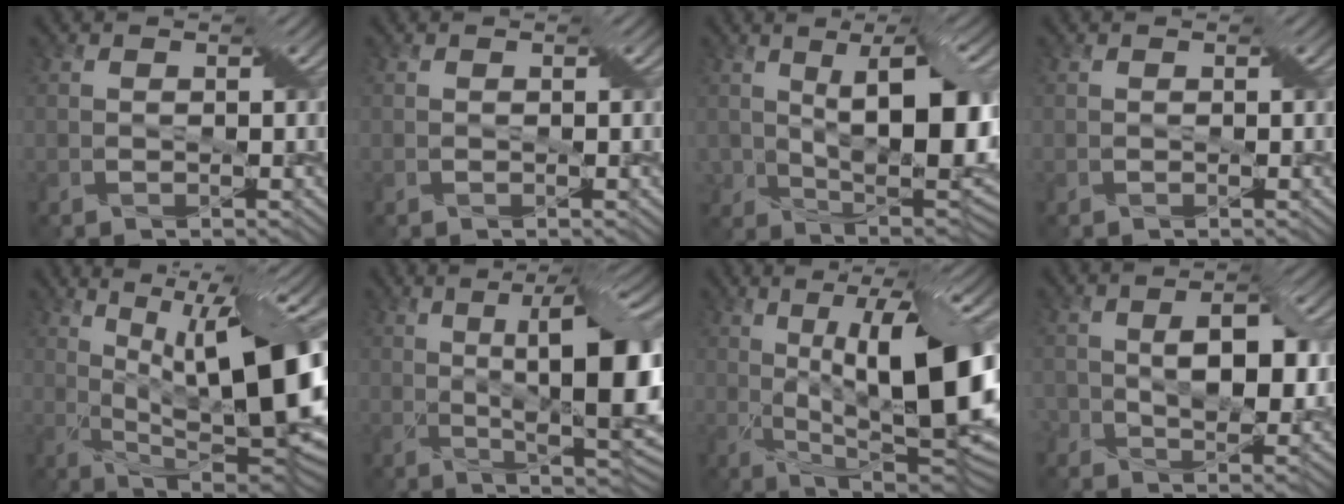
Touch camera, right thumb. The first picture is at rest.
{"total": 0.0}
{"total": 13.4, "force": [2.2, 6.2, 11.7], "torque": [-0.181, -0.004, 0.037]}
{"total": 0.0}
{"total": 18.4, "force": [3.7, 6.3, 16.9], "torque": [-0.260, 0.022, 0.065]}
{"total": 14.6, "force": [1.3, 4.0, 14.0], "torque": [-0.193, 0.011, 0.026]}
{"total": 18.2, "force": [1.9, 6.0, 17.0], "torque": [-0.258, 0.020, 0.032]}
{"total": 7.3, "force": [0.3, 4.0, 6.2], "torque": [-0.100, 0.002, 0.005]}